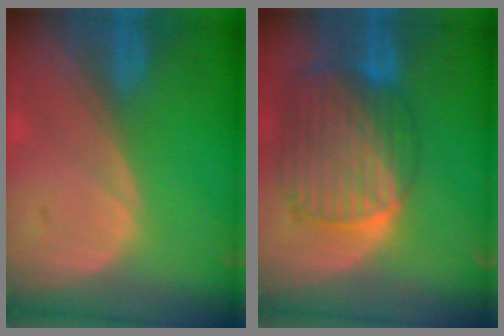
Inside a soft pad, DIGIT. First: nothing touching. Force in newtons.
{"total": 10.7, "press": 9.1, "slide": 5.5}